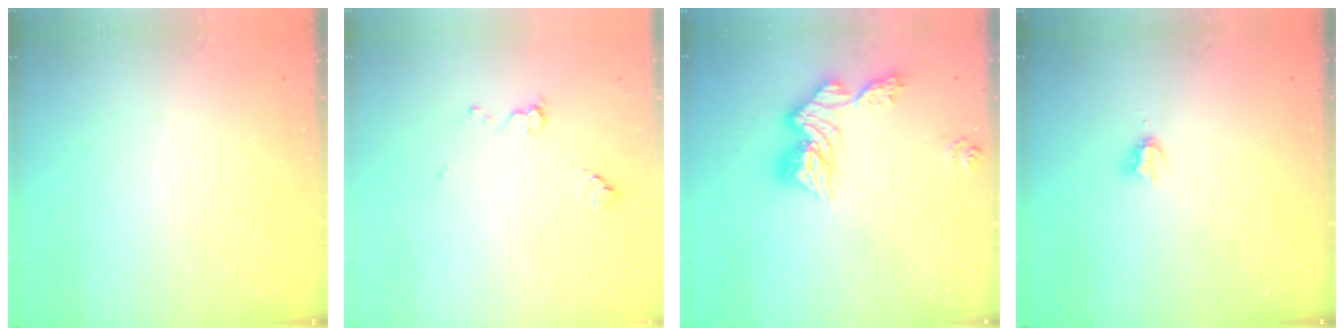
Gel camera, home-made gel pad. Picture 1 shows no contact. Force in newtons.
{"total": 6.8, "press": 6.8, "slide": 0.5}
{"total": 13.4, "press": 13.3, "slide": 1.2}
{"total": 4.0, "press": 4.0, "slide": 0.4}